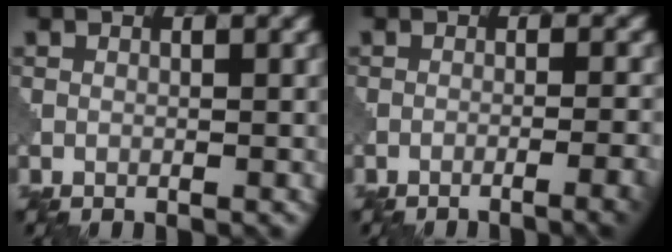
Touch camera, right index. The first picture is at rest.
{"total": 4.3, "force": [-2.6, 1.0, 3.2], "torque": [-0.037, 0.013, -0.045]}